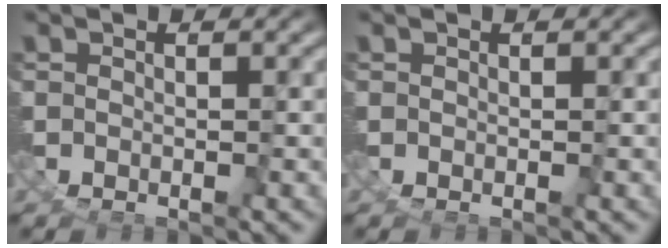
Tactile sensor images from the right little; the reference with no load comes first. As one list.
[{"total": 0.0}]